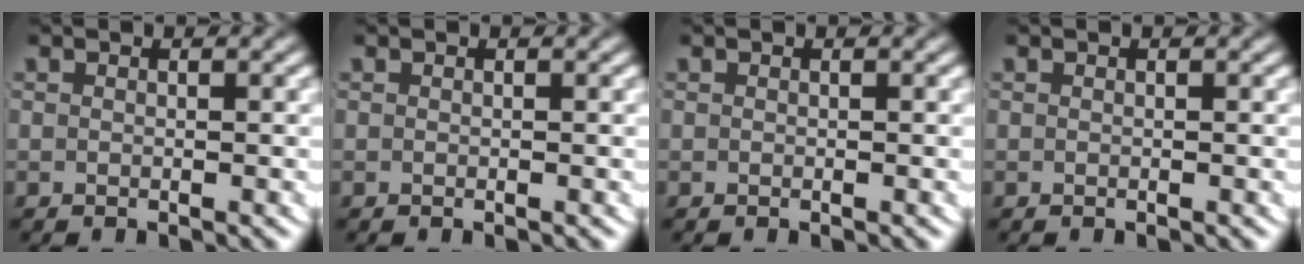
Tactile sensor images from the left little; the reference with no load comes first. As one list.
[{"total": 0.0}, {"total": 0.0}, {"total": 0.0}]